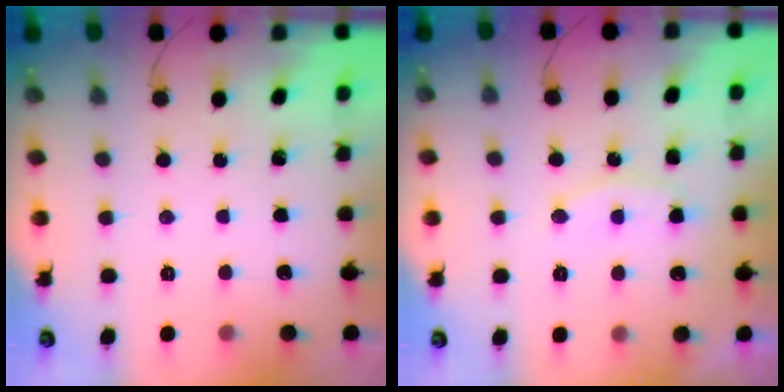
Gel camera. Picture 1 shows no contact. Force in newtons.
{"total": 10.0, "press": 9.9, "slide": 0.7}